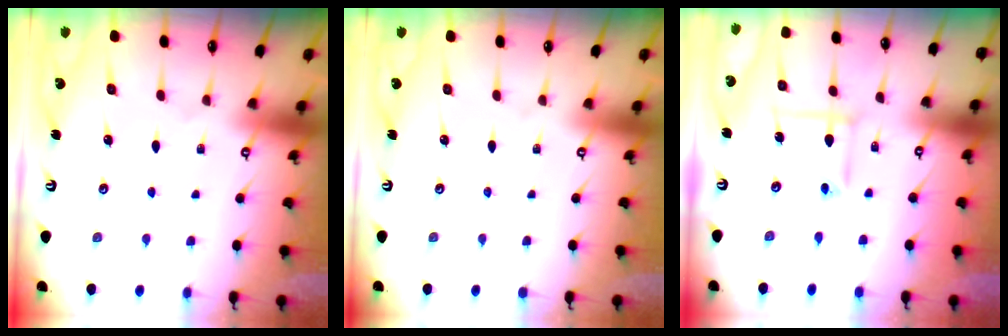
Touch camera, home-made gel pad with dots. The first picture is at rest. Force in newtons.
{"total": 0.0}
{"total": 6.3, "press": 6.3, "slide": 0.3}